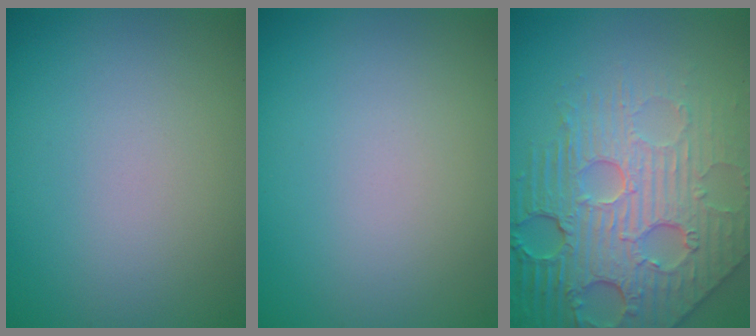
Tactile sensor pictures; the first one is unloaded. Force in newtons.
{"total": 0.0}
{"total": 8.5, "press": 6.0, "slide": 6.1}